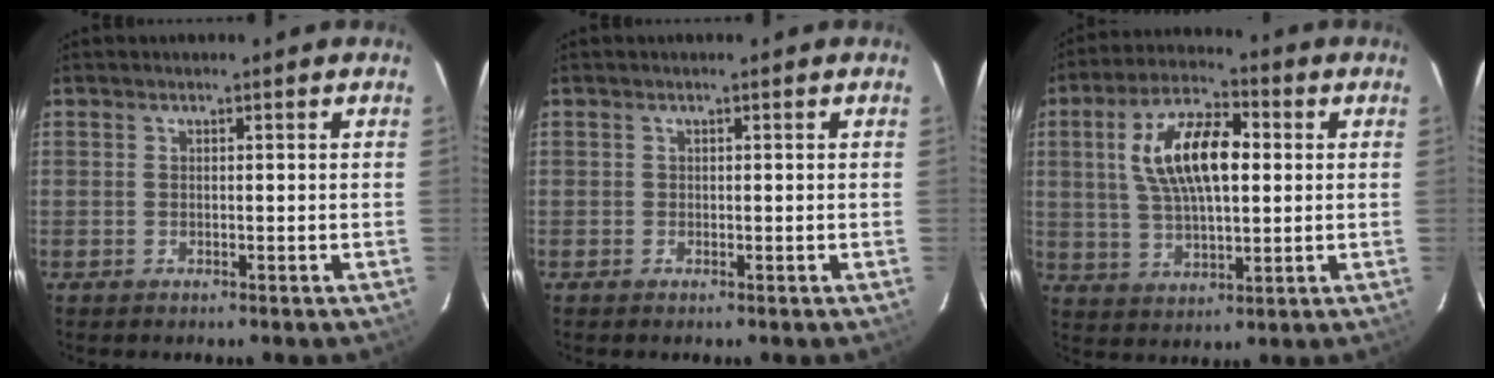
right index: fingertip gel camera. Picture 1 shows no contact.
{"total": 0.0}
{"total": 13.9, "force": [2.6, 6.0, 12.2], "torque": [-0.229, 0.019, 0.047]}